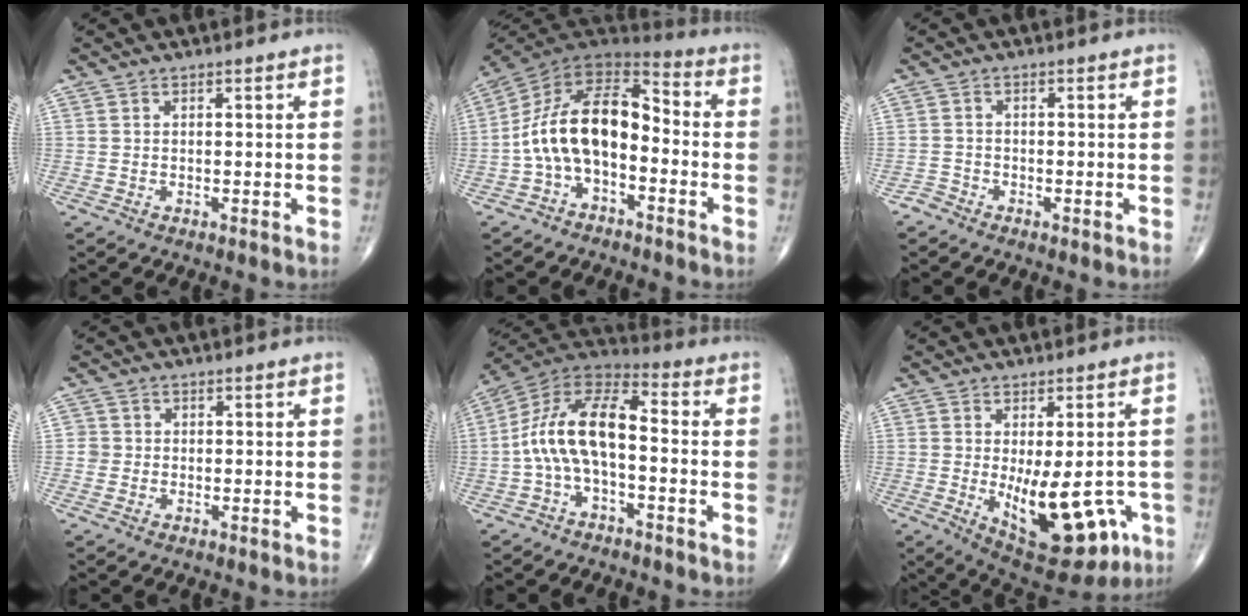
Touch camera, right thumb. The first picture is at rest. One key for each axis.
{"total": 15.1, "fx": -3.0, "fy": 8.5, "fz": 12.1, "tx": -0.205, "ty": 0.069, "tz": -0.064}
{"total": 1.4, "fx": -1.3, "fy": 0.7, "fz": -0.2, "tx": 0.006, "ty": -0.001, "tz": -0.030}
{"total": 1.8, "fx": -0.2, "fy": 1.8, "fz": 0.1, "tx": 0.012, "ty": 0.007, "tz": -0.007}
{"total": 13.3, "fx": -1.9, "fy": 6.3, "fz": 11.6, "tx": -0.217, "ty": 0.053, "tz": -0.046}
{"total": 15.5, "fx": -4.0, "fy": 7.0, "fz": 13.3, "tx": -0.164, "ty": -0.015, "tz": -0.034}